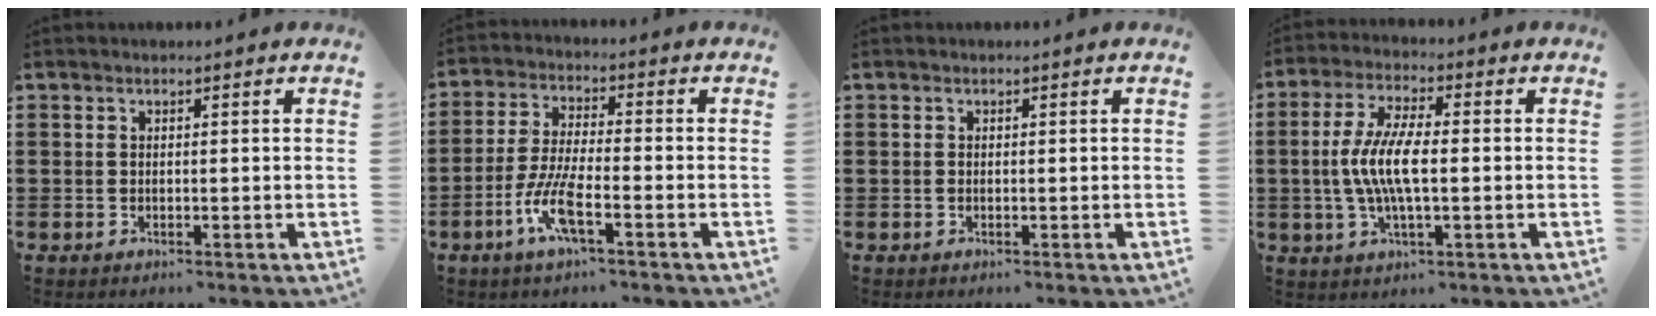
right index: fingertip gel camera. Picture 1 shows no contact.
{"total": 7.4, "force": [-3.6, 1.5, 6.3], "torque": [-0.149, -0.014, -0.072]}
{"total": 0.0}
{"total": 7.7, "force": [-0.8, 2.2, 7.3], "torque": [-0.163, -0.010, -0.023]}